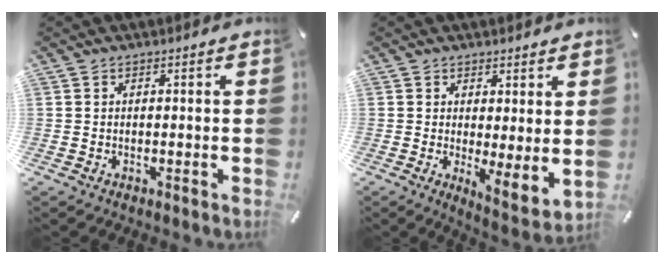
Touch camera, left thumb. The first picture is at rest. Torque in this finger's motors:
{"motor_torque": [1.11, 1.16, 0.57, -0.56, 0.08]}